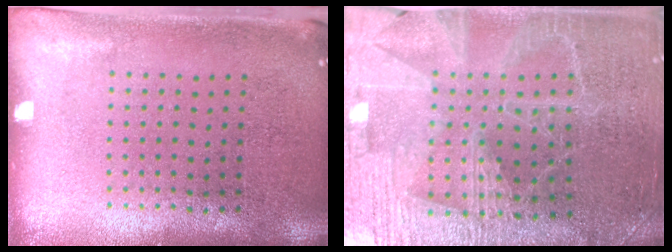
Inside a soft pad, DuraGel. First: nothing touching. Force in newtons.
{"total": 3.6, "press": 3.5, "slide": 0.7}